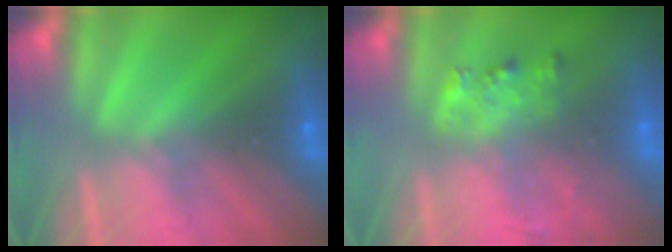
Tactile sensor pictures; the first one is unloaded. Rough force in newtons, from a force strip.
{"total": 2.1}